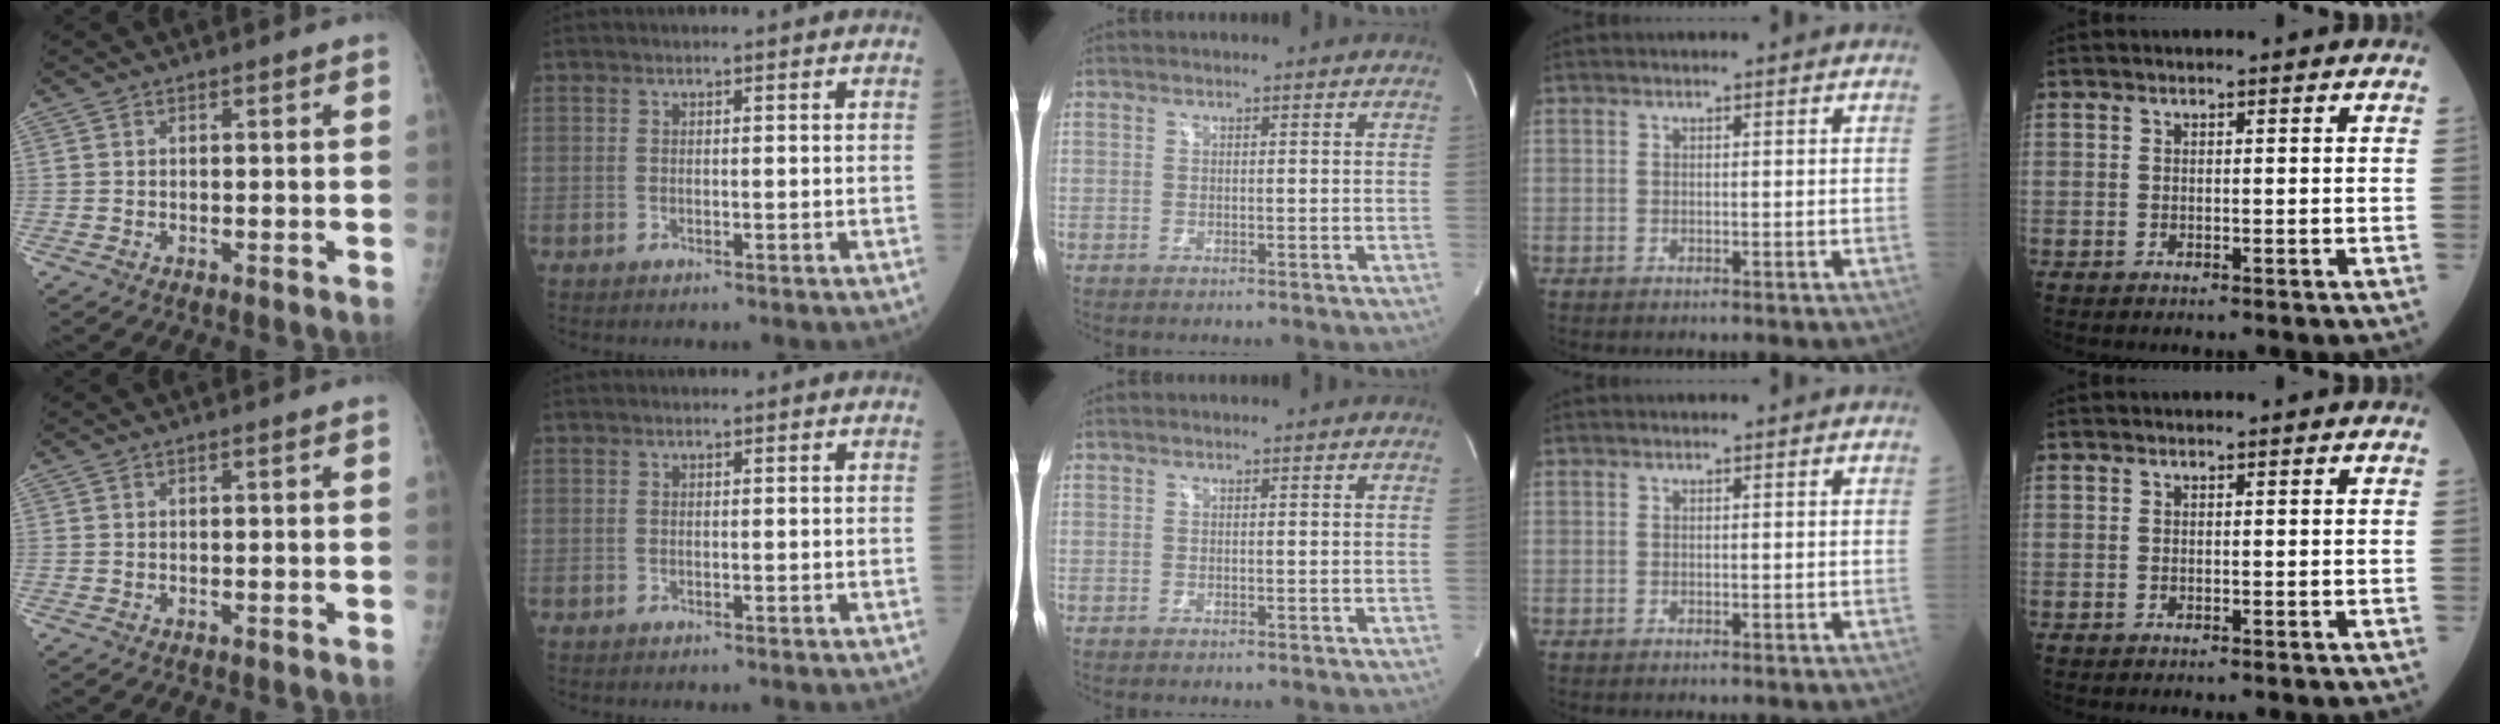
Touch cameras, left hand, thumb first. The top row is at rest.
{}